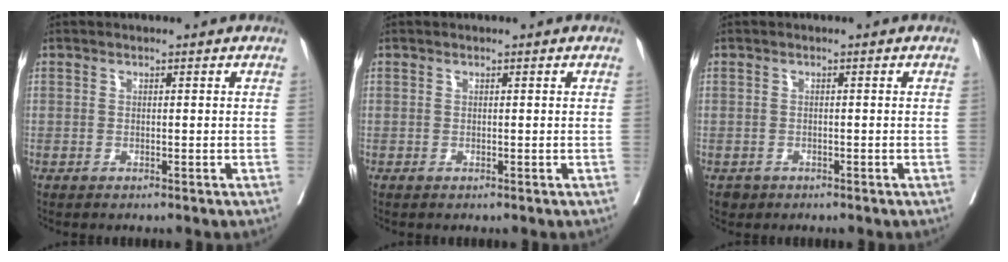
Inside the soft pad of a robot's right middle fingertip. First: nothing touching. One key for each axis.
{"total": 0.0}
{"total": 1.2, "fx": -0.8, "fy": 0.9, "fz": 0.1, "tx": -0.003, "ty": 0.002, "tz": -0.009}